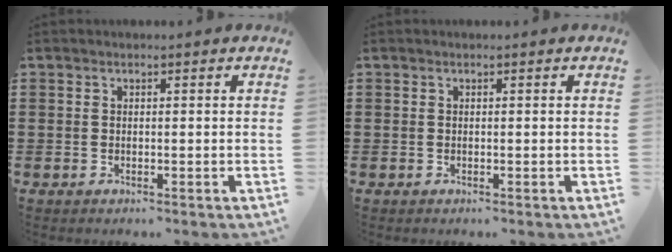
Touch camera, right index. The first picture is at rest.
{"total": 0.0}